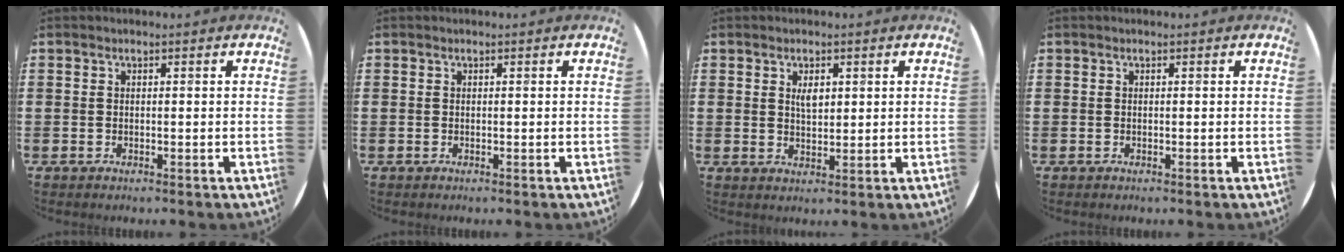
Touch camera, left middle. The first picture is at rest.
{"total": 0.0}
{"total": 2.1, "force": [1.0, 1.1, 1.6], "torque": [-0.018, -0.001, 0.013]}
{"total": 0.0}